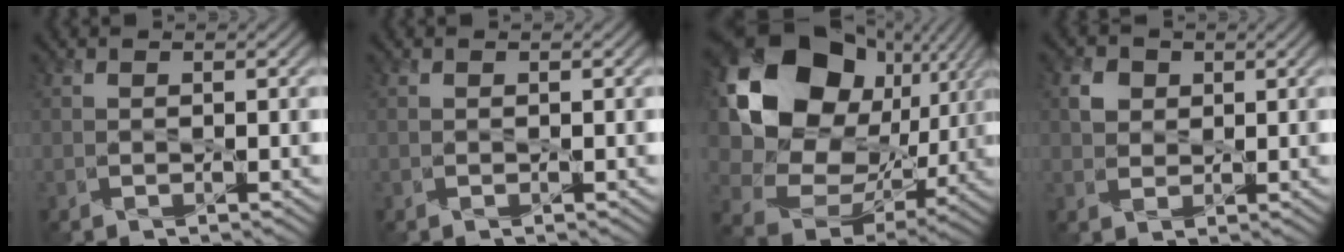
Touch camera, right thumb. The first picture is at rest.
{"total": 0.0}
{"total": 19.7, "force": [5.7, 15.4, 10.8], "torque": [-0.251, -0.001, 0.127]}
{"total": 2.4, "force": [1.1, 2.1, 0.4], "torque": [-0.011, 0.001, 0.019]}